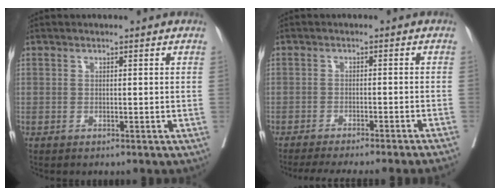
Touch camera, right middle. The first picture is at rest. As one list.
[{"total": 13.0, "force": [-11.5, -1.2, 5.9], "torque": [-0.063, -0.032, -0.155]}]